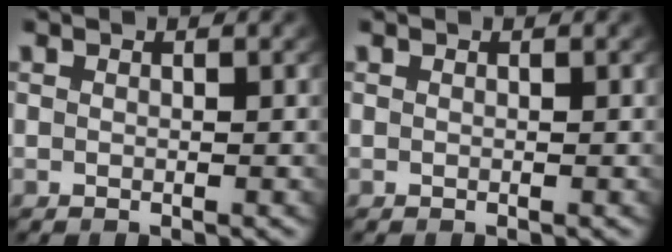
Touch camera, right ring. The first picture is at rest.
{"total": 0.0}